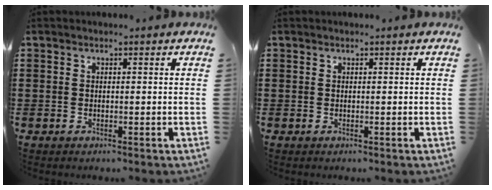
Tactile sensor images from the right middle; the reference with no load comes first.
{"total": 0.0}